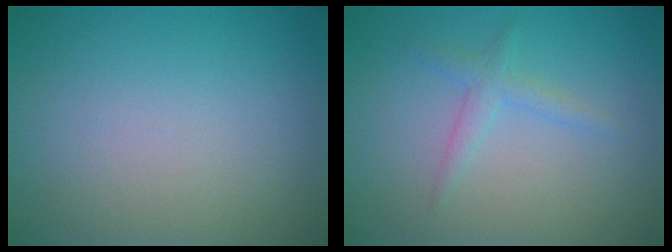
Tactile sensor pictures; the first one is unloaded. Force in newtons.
{"total": 1.7, "press": 1.7, "slide": 0.0}